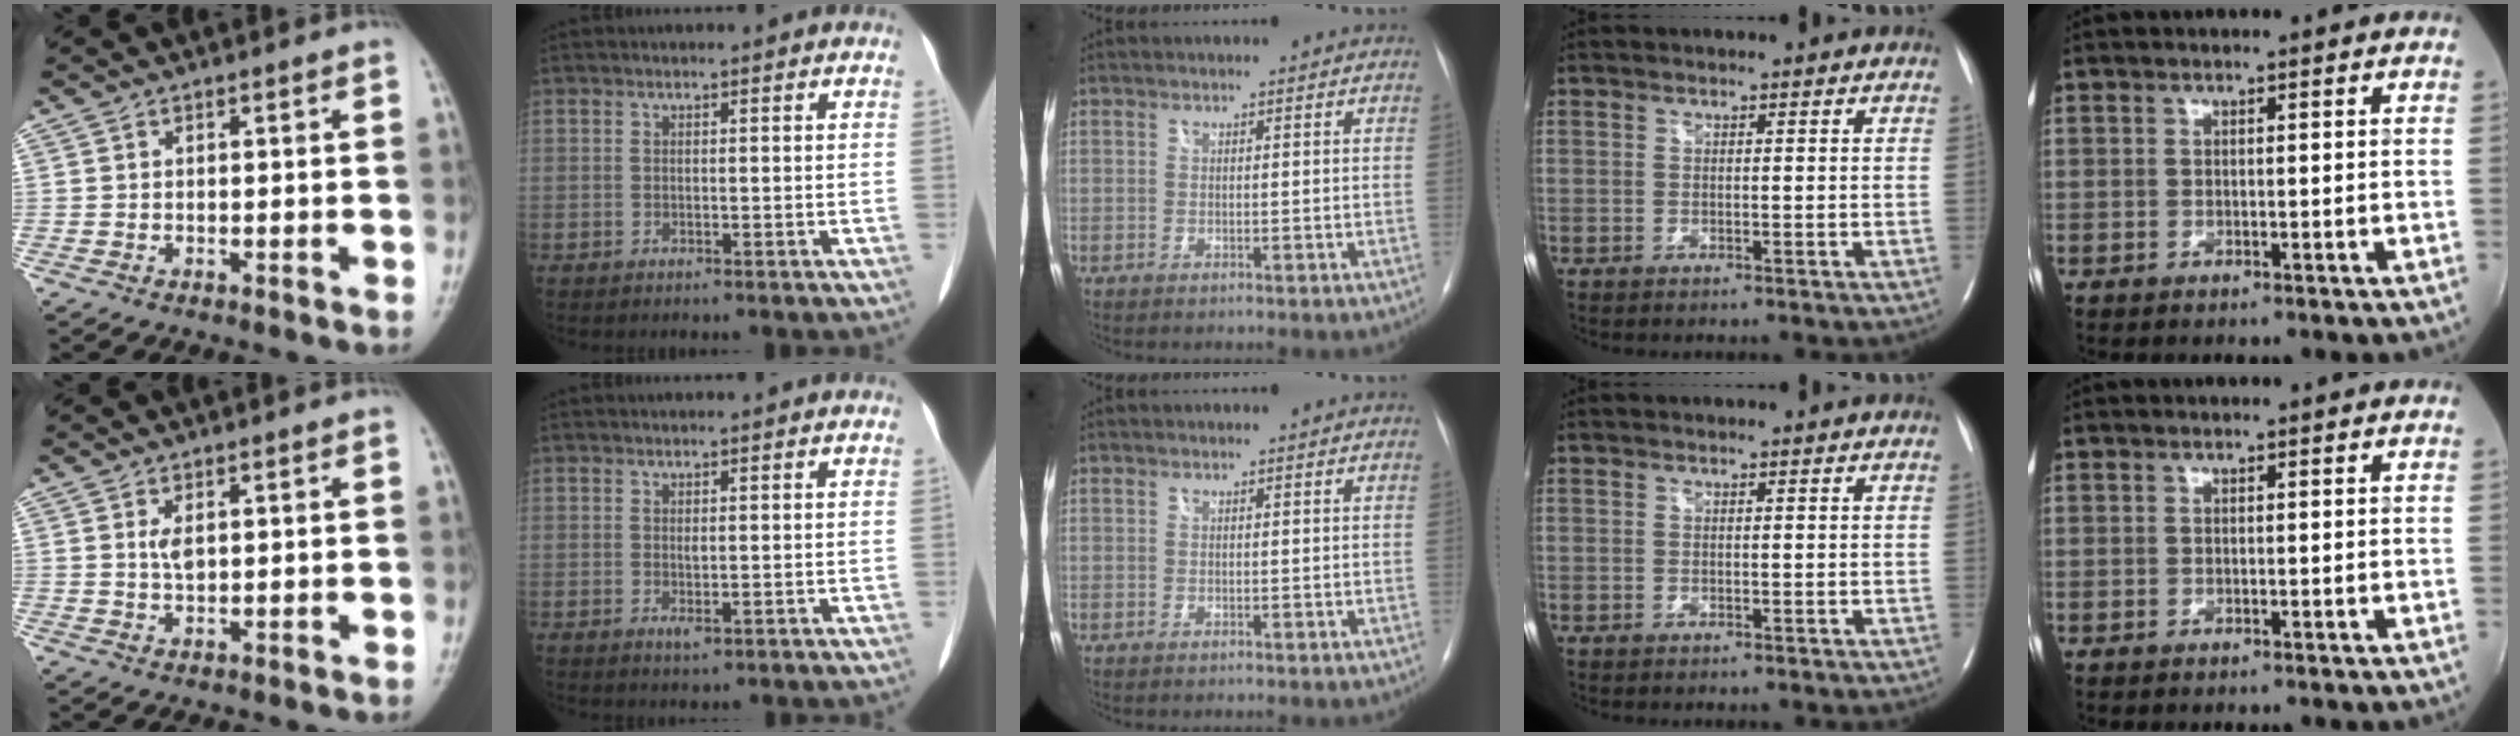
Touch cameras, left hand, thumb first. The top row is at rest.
{"thumb": {"total": 2.4, "force": [0.8, 1.2, 1.9], "torque": [-0.031, -0.006, 0.018]}, "index": {"total": 1.5, "force": [0.2, 0.5, 1.4], "torque": [-0.028, -0.004, 0.009]}}